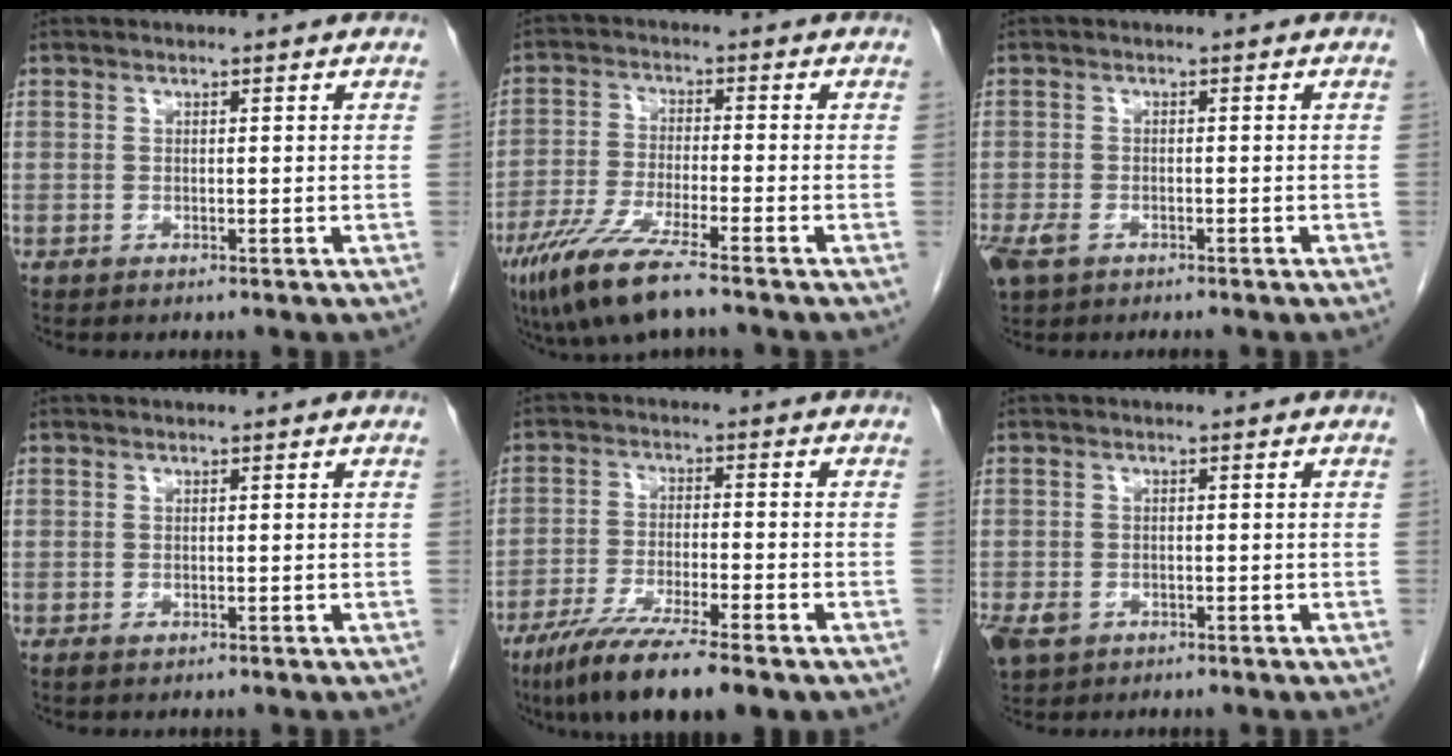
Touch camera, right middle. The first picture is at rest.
{"total": 9.5, "force": [-6.6, 0.6, 6.8], "torque": [-0.138, -0.027, -0.126]}
{"total": 4.1, "force": [-2.6, 2.3, 2.3], "torque": [-0.051, -0.006, -0.044]}
{"total": 0.5, "force": [-0.3, 0.3, 0.3], "torque": [-0.007, 0.000, -0.002]}
{"total": 12.0, "force": [-8.5, 1.4, 8.4], "torque": [-0.142, -0.030, -0.139]}
{"total": 4.7, "force": [-2.5, 3.4, 2.1], "torque": [-0.042, -0.004, -0.037]}